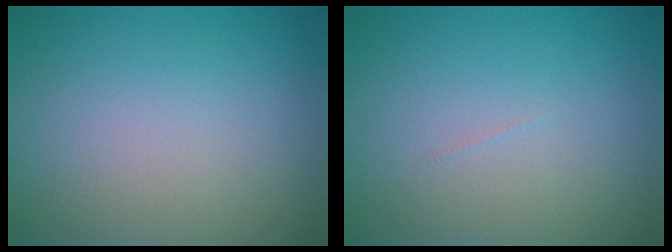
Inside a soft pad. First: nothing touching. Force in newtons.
{"total": 0.0}